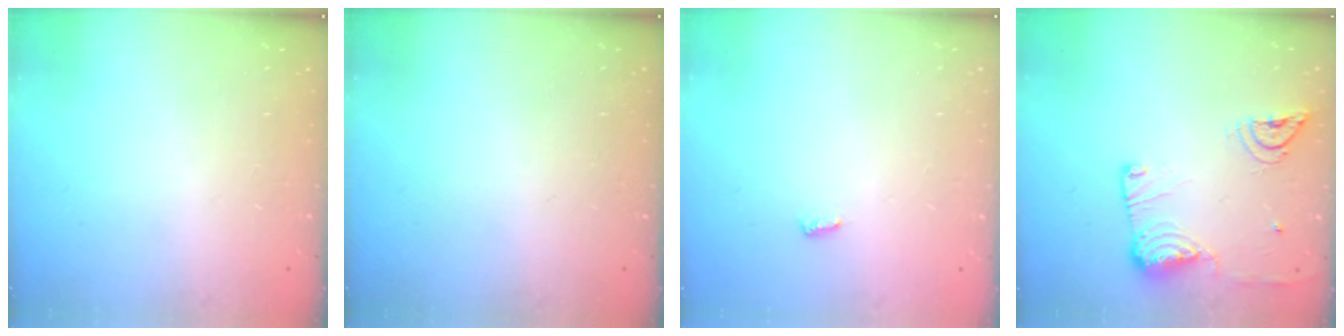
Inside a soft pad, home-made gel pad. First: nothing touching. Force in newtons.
{"total": 0.0}
{"total": 2.8, "press": 2.8, "slide": 0.4}
{"total": 12.8, "press": 12.7, "slide": 1.6}